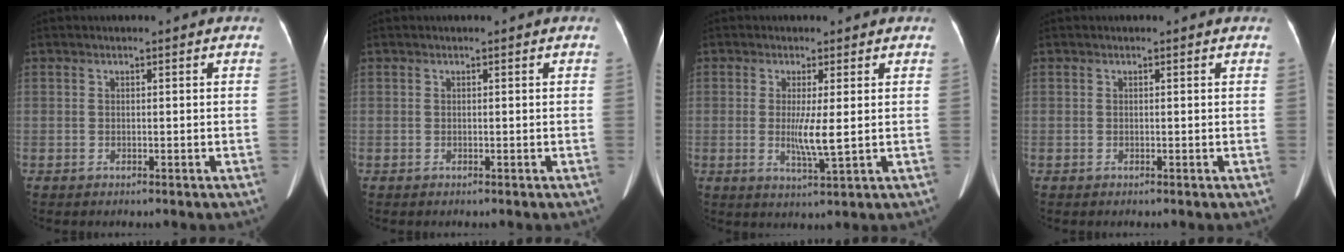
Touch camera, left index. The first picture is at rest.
{"total": 0.0}
{"total": 4.2, "force": [-0.2, -0.1, 4.2], "torque": [-0.087, -0.012, 0.004]}
{"total": 0.0}